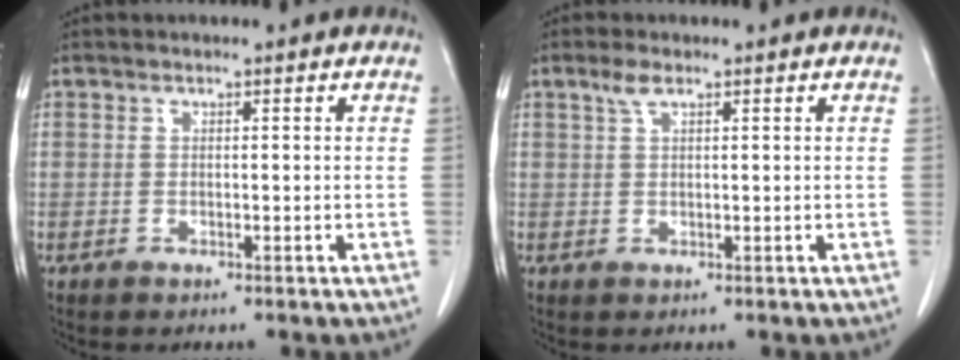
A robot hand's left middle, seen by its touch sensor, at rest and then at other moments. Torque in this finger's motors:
{"motor_torque": [-0.03, -0.05, -0.09, -0.02]}